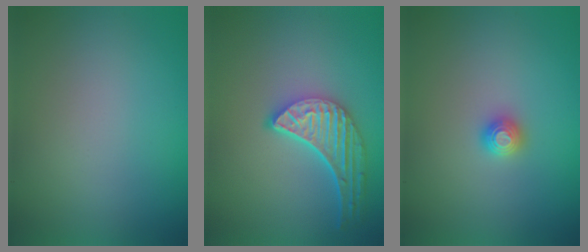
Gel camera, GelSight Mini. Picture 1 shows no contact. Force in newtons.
{"total": 5.2, "press": 4.1, "slide": 3.2}
{"total": 1.1, "press": 1.1, "slide": 0.0}